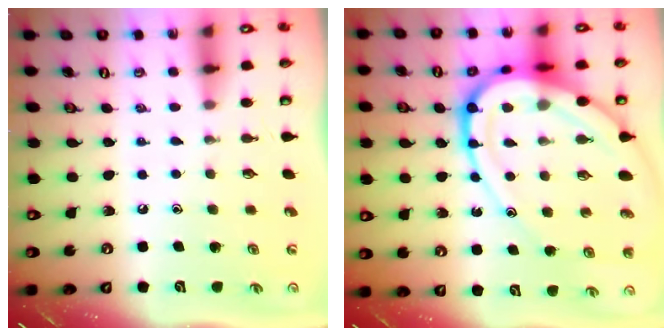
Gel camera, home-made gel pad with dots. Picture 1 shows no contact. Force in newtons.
{"total": 21.5, "press": 21.4, "slide": 2.2}